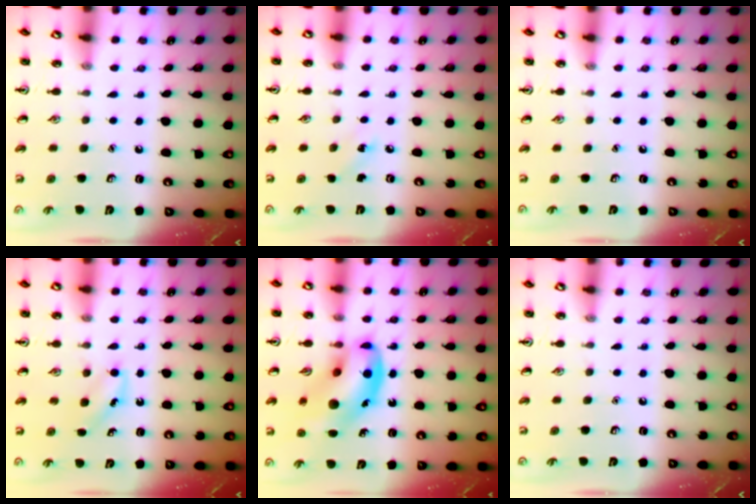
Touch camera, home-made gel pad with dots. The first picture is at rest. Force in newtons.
{"total": 3.8, "press": 3.6, "slide": 1.2}
{"total": 0.0}
{"total": 3.7, "press": 3.4, "slide": 1.5}
{"total": 14.0, "press": 13.5, "slide": 3.5}
{"total": 0.0}